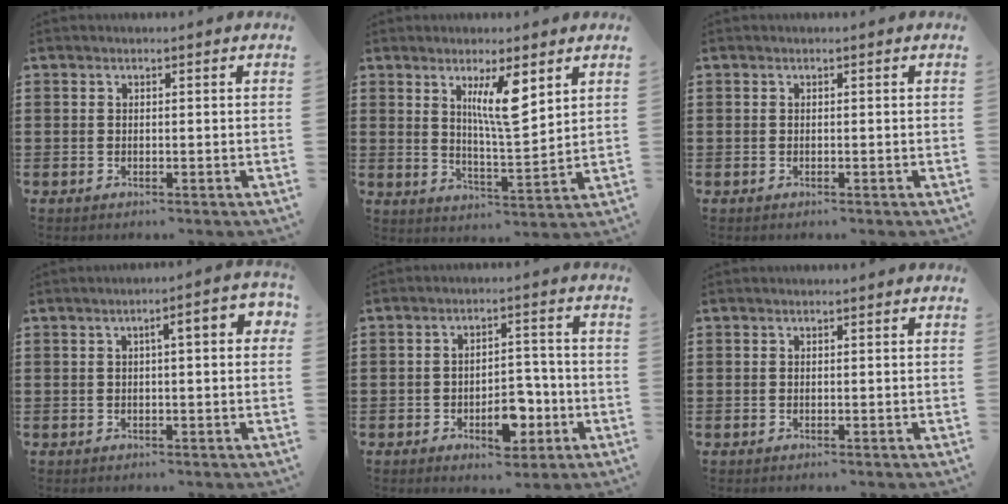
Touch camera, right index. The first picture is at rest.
{"total": 7.5, "force": [3.9, 1.6, 6.2], "torque": [-0.115, -0.008, 0.062]}
{"total": 0.0}
{"total": 4.2, "force": [0.5, 0.7, 4.1], "torque": [-0.068, 0.002, 0.003]}
{"total": 7.1, "force": [-2.9, 3.8, 5.3], "torque": [-0.065, 0.010, -0.050]}
{"total": 0.0}